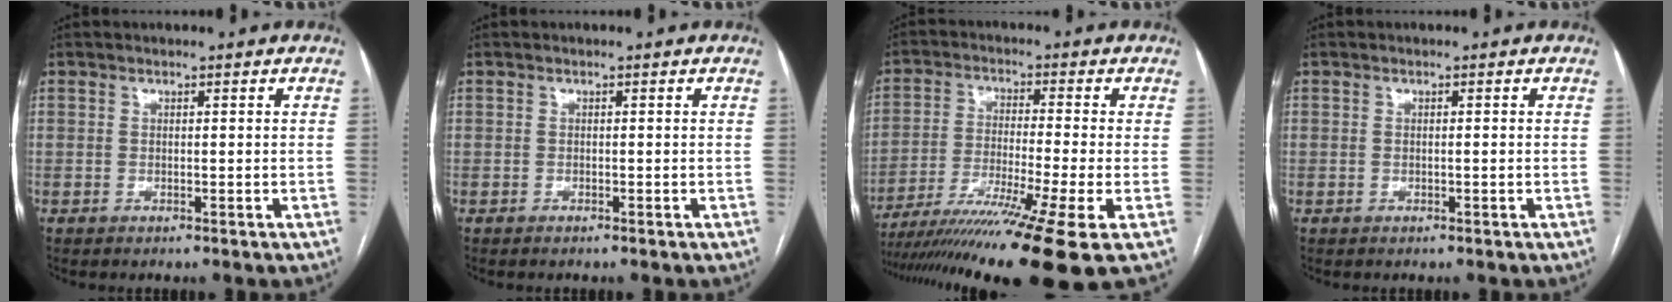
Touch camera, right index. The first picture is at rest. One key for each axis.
{"total": 0.0}
{"total": 17.3, "fx": -12.2, "fy": -2.2, "fz": 12.2, "tx": -0.179, "ty": -0.045, "tz": -0.203}
{"total": 0.5, "fx": -0.1, "fy": 0.0, "fz": 0.5, "tx": -0.011, "ty": 0.000, "tz": 0.000}